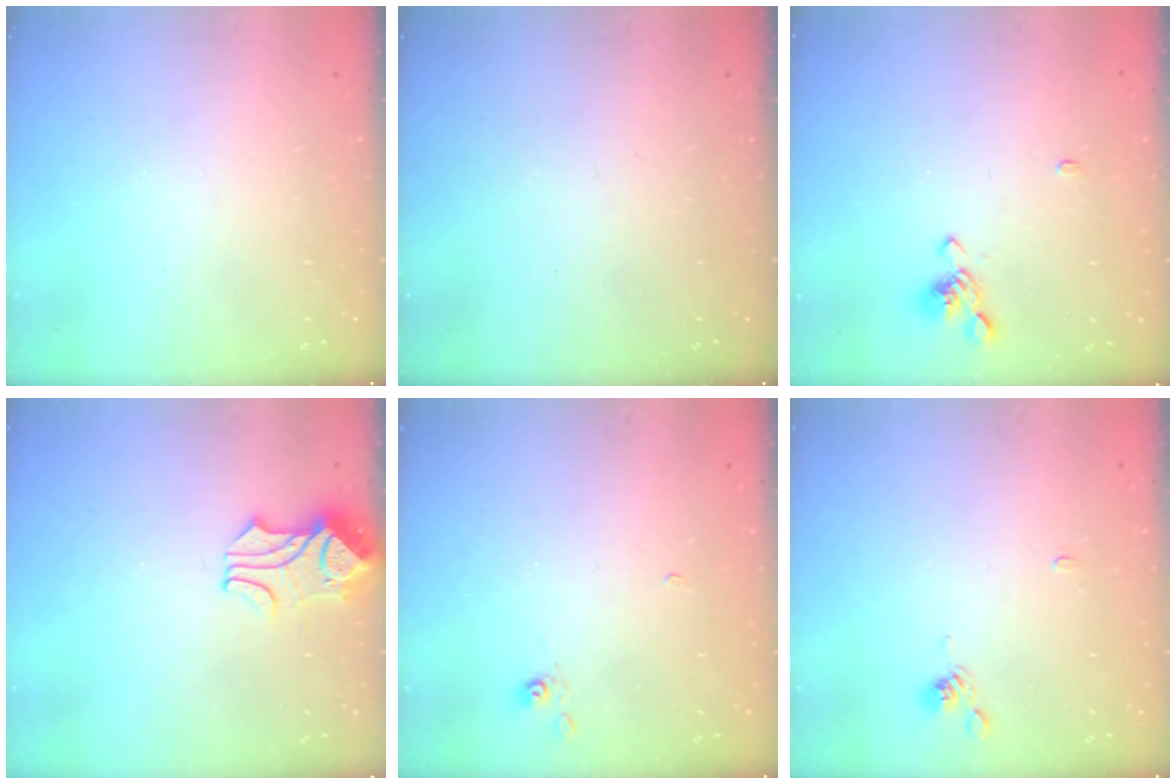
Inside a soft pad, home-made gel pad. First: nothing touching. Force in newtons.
{"total": 0.0}
{"total": 1.1, "press": 0.7, "slide": 0.9}
{"total": 1.7, "press": 1.3, "slide": 1.0}
{"total": 3.7, "press": 3.6, "slide": 0.5}
{"total": 3.0, "press": 3.0, "slide": 0.3}